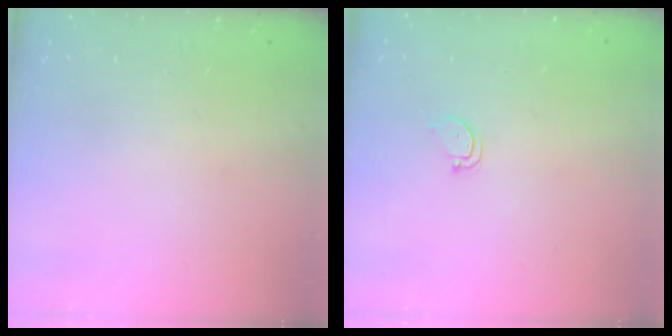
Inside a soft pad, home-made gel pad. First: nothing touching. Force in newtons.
{"total": 3.1, "press": 3.1, "slide": 0.2}